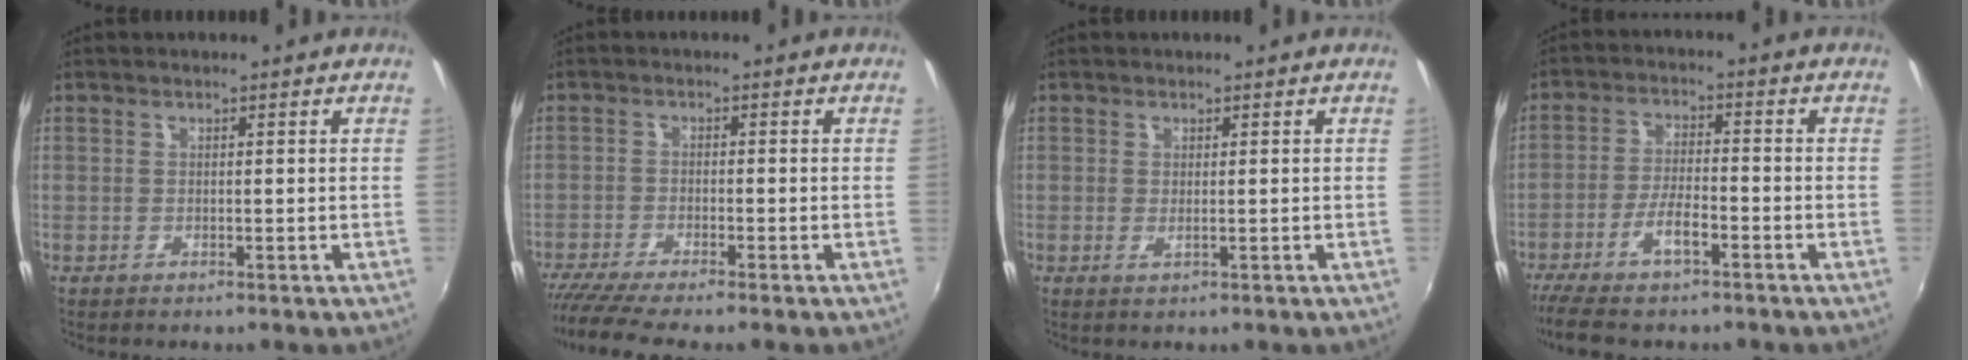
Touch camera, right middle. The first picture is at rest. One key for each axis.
{"total": 7.4, "fx": -6.5, "fy": -0.4, "fz": 3.6, "tx": -0.092, "ty": -0.033, "tz": -0.114}
{"total": 0.8, "fx": 0.1, "fy": -0.3, "fz": 0.8, "tx": -0.013, "ty": -0.002, "tz": 0.001}
{"total": 8.6, "fx": -6.2, "fy": 1.6, "fz": 5.8, "tx": -0.132, "ty": -0.010, "tz": -0.115}